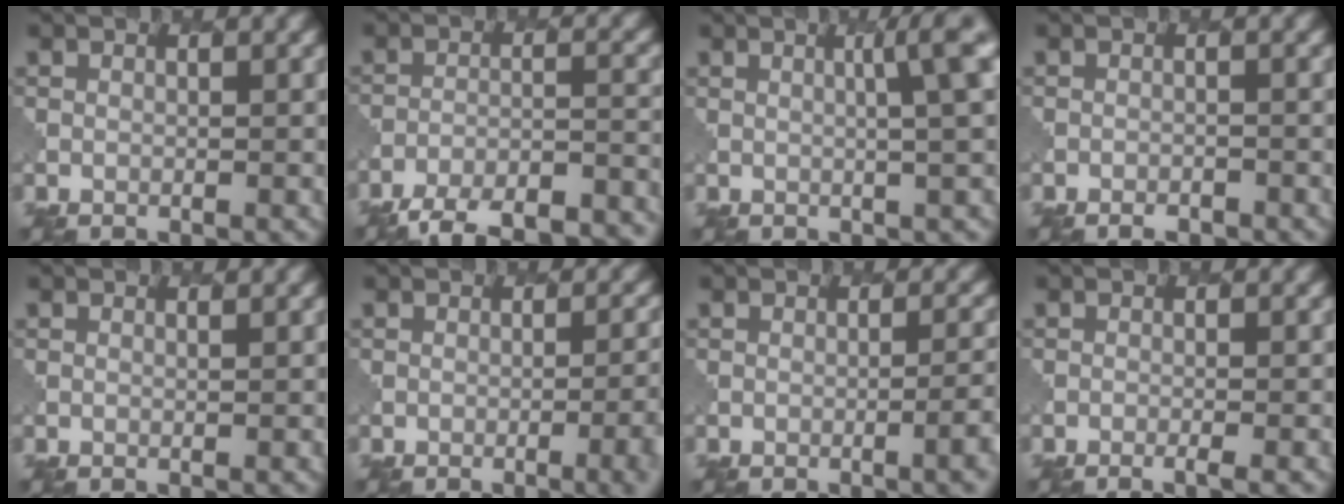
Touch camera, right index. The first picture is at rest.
{"total": 12.7, "force": [-11.5, 3.2, 4.4], "torque": [-0.067, -0.009, -0.147]}
{"total": 4.4, "force": [1.1, 0.6, 4.2], "torque": [-0.048, 0.012, 0.022]}
{"total": 1.5, "force": [-1.4, 0.4, 0.5], "torque": [-0.004, 0.002, -0.016]}
{"total": 0.7, "force": [0.4, 0.2, 0.5], "torque": [-0.005, 0.000, 0.003]}
{"total": 5.2, "force": [-1.9, 1.9, 4.4], "torque": [-0.030, 0.007, -0.017]}
{"total": 3.5, "force": [-1.1, 1.0, 3.2], "torque": [-0.026, 0.009, -0.019]}
{"total": 1.4, "force": [-0.8, 0.2, 1.1], "torque": [-0.006, 0.000, -0.018]}